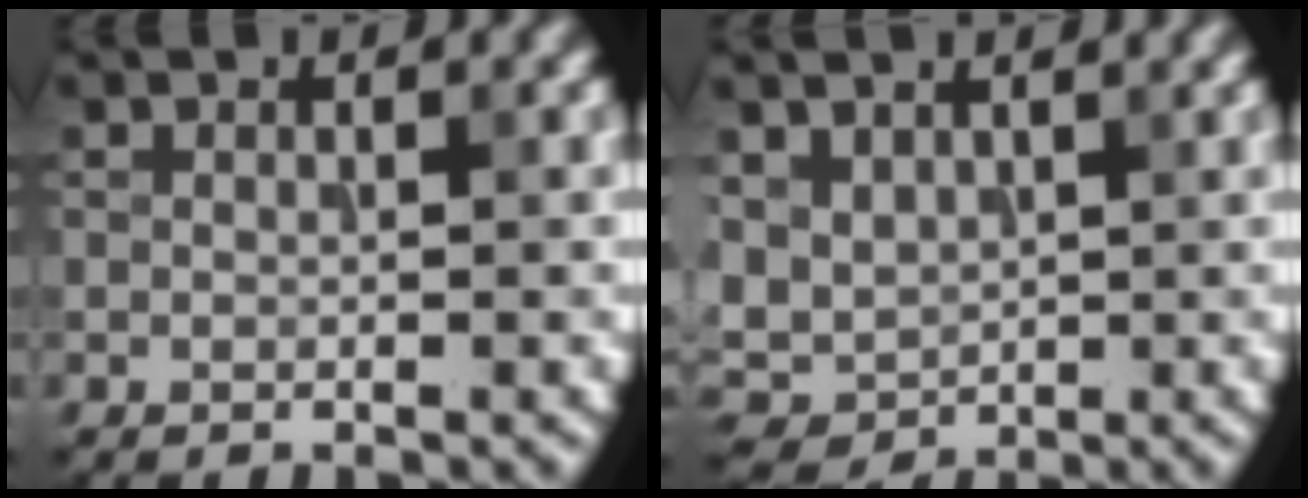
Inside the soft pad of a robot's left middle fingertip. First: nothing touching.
{"total": 4.4, "force": [1.8, 3.4, 2.1], "torque": [-0.059, 0.008, 0.040]}